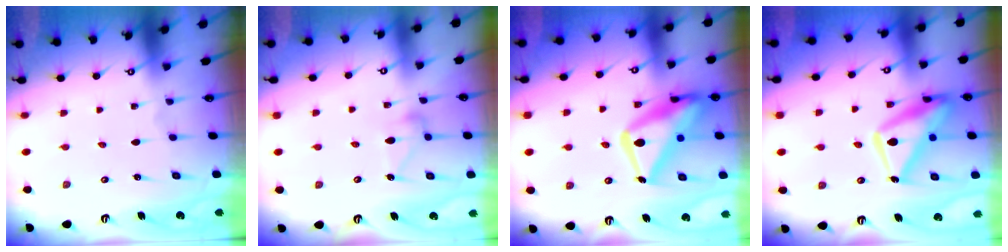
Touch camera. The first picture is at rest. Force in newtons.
{"total": 11.1, "press": 11.1, "slide": 0.3}
{"total": 21.7, "press": 21.6, "slide": 1.7}
{"total": 17.9, "press": 17.9, "slide": 1.5}